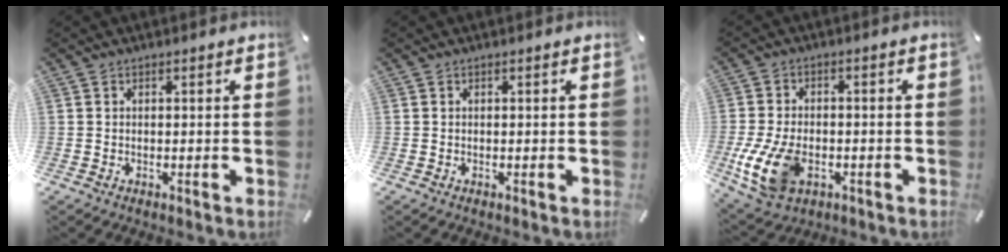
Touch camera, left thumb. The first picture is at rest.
{"total": 0.0}
{"total": 11.8, "force": [-3.6, 7.4, 8.5], "torque": [-0.195, -0.001, -0.063]}